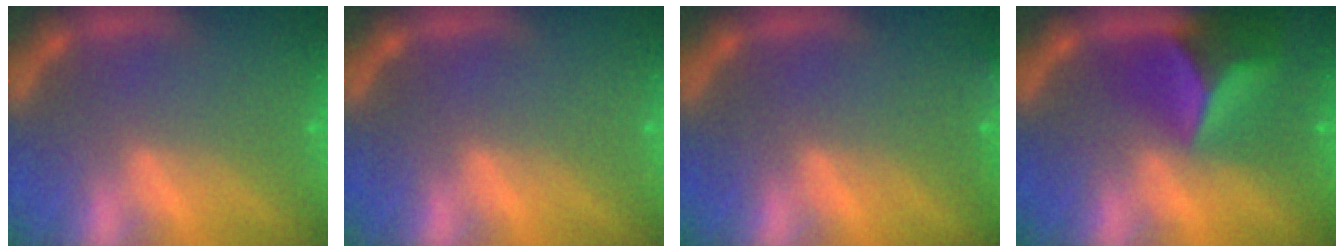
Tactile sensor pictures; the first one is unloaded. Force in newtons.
{"total": 0.0}
{"total": 1.4}
{"total": 7.4}